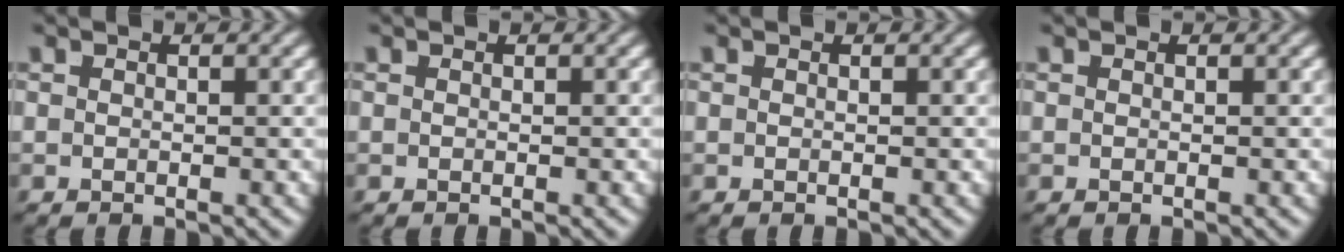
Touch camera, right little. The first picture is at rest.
{"total": 0.0}
{"total": 0.0}
{"total": 0.0}